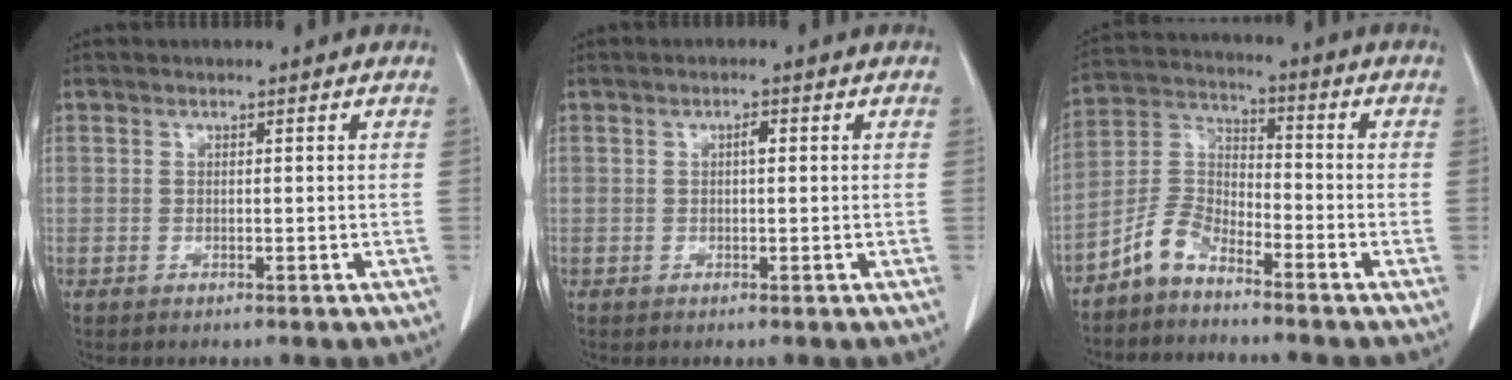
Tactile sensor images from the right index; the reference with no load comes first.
{"total": 1.1, "force": [0.2, 0.3, 1.1], "torque": [-0.018, 0.004, 0.001]}
{"total": 6.4, "force": [-5.1, 2.5, 2.8], "torque": [-0.067, 0.011, -0.111]}